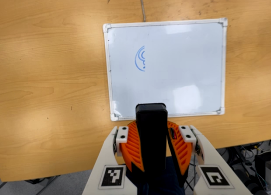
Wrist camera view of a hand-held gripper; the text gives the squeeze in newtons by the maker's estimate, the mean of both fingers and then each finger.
{"total": 10.6, "left": 9.6, "right": 11.5}